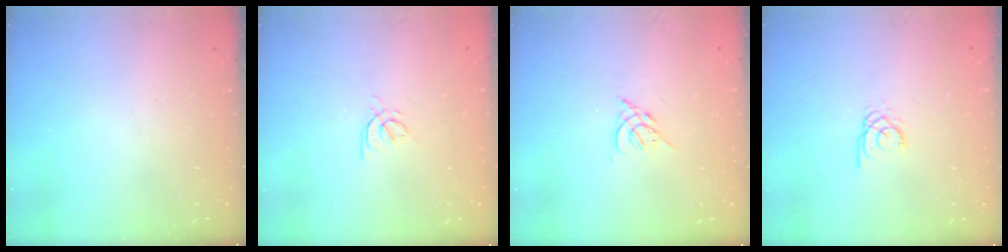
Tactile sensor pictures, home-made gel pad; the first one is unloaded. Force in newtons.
{"total": 1.5, "press": 1.4, "slide": 0.5}
{"total": 3.9, "press": 3.8, "slide": 0.9}
{"total": 2.1, "press": 2.1, "slide": 0.2}